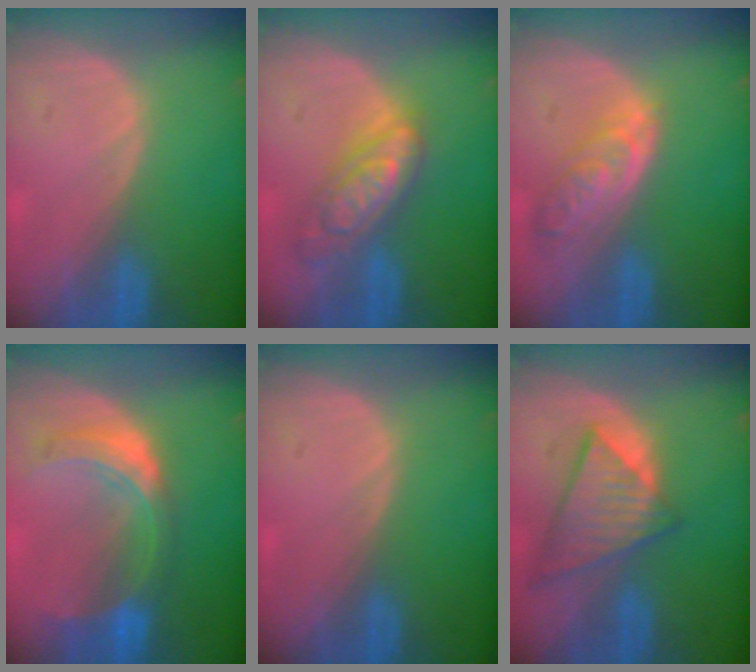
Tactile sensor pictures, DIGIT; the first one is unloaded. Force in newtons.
{"total": 7.4, "press": 7.4, "slide": 0.5}
{"total": 6.1, "press": 5.5, "slide": 2.6}
{"total": 8.1, "press": 7.2, "slide": 3.7}
{"total": 0.0}
{"total": 9.1, "press": 7.9, "slide": 4.5}